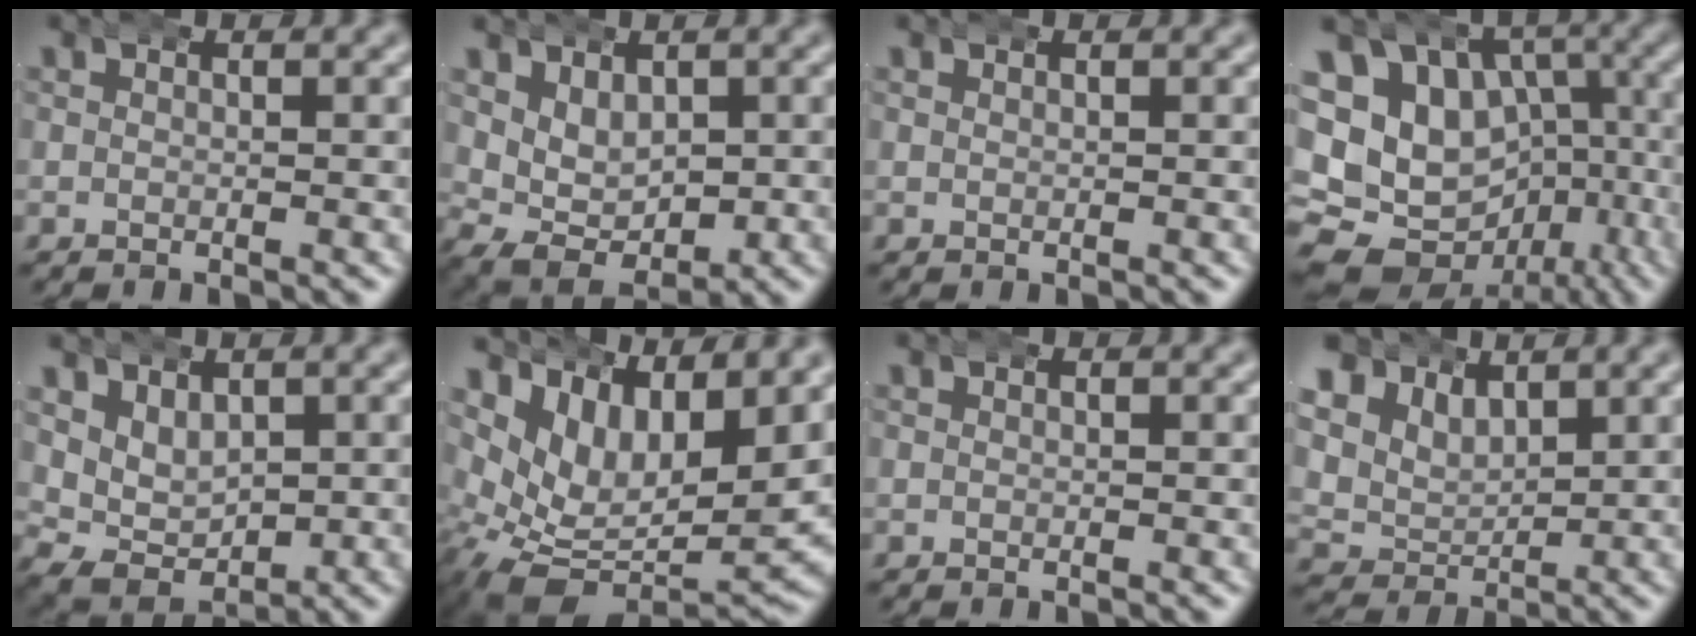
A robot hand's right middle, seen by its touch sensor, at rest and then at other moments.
{"total": 7.0, "force": [0.6, 5.5, 4.3], "torque": [-0.082, -0.023, 0.014]}
{"total": 0.0}
{"total": 20.2, "force": [-4.4, 17.3, 9.5], "torque": [-0.205, -0.093, -0.054]}
{"total": 6.7, "force": [1.4, 5.5, 3.7], "torque": [-0.070, -0.017, 0.023]}
{"total": 10.8, "force": [-1.4, 7.7, 7.5], "torque": [-0.142, -0.042, -0.011]}
{"total": 0.0}
{"total": 8.5, "force": [3.3, 7.0, 3.4], "torque": [-0.093, -0.008, 0.048]}